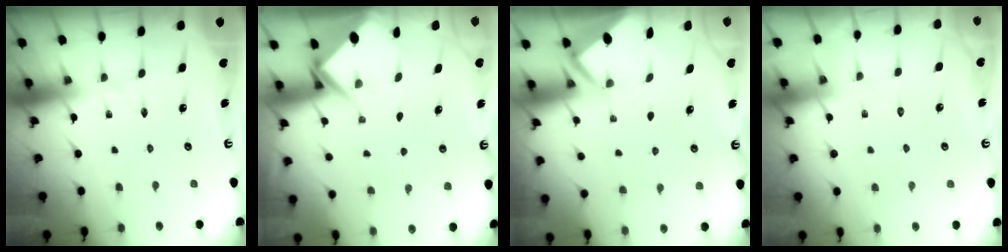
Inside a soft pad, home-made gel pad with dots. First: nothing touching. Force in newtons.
{"total": 5.5, "press": 5.4, "slide": 0.5}
{"total": 2.7, "press": 2.7, "slide": 0.3}
{"total": 3.6, "press": 3.6, "slide": 0.5}